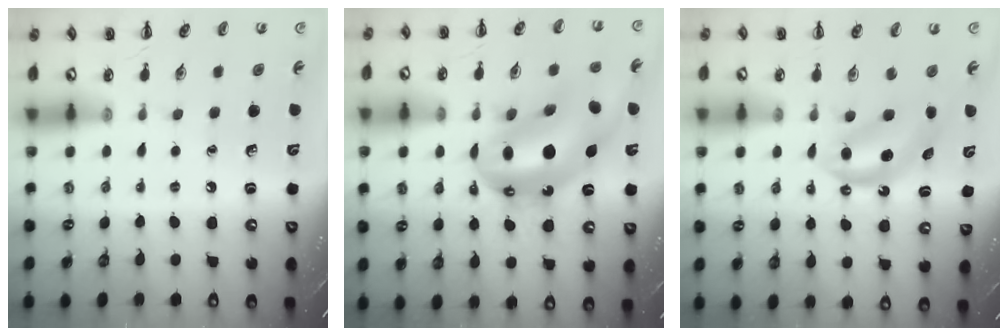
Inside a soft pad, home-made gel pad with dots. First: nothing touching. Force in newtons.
{"total": 18.0, "press": 17.3, "slide": 5.0}
{"total": 6.3, "press": 6.2, "slide": 1.0}